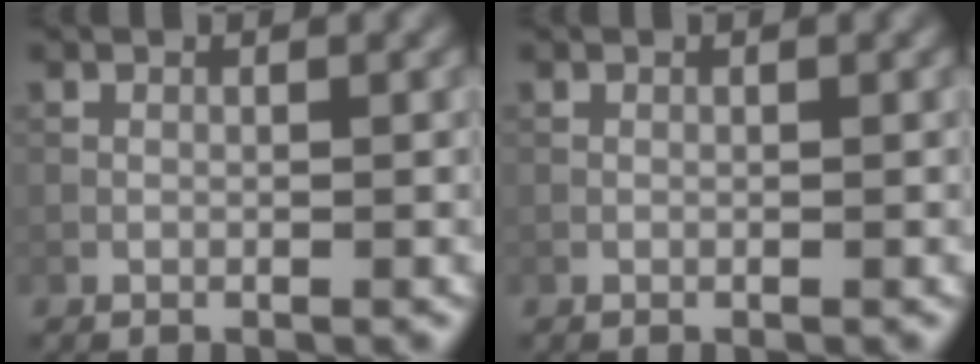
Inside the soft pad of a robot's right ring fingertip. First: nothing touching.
{"total": 0.0}